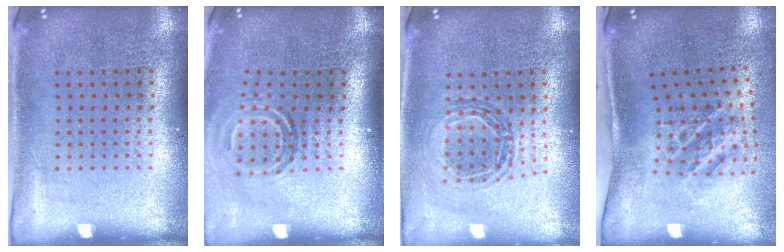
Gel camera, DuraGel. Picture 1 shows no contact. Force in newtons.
{"total": 1.8, "press": 1.1, "slide": 1.4}
{"total": 0.8, "press": 0.8, "slide": 0.1}
{"total": 1.5, "press": 1.2, "slide": 0.9}